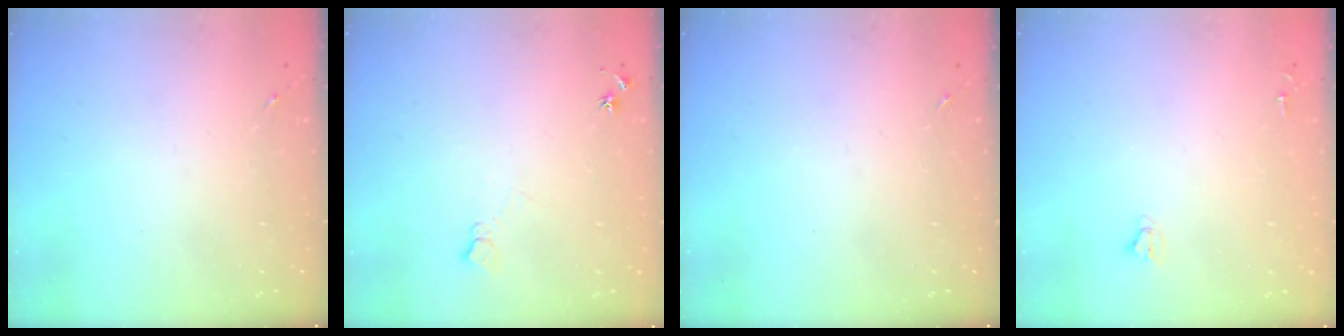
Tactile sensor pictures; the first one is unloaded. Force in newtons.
{"total": 6.2, "press": 6.1, "slide": 0.8}
{"total": 0.0}
{"total": 2.0, "press": 2.0, "slide": 0.2}